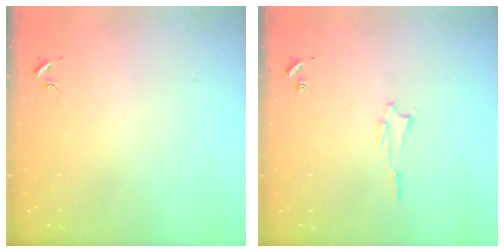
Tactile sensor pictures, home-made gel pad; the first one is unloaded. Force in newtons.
{"total": 1.2, "press": 1.2, "slide": 0.1}